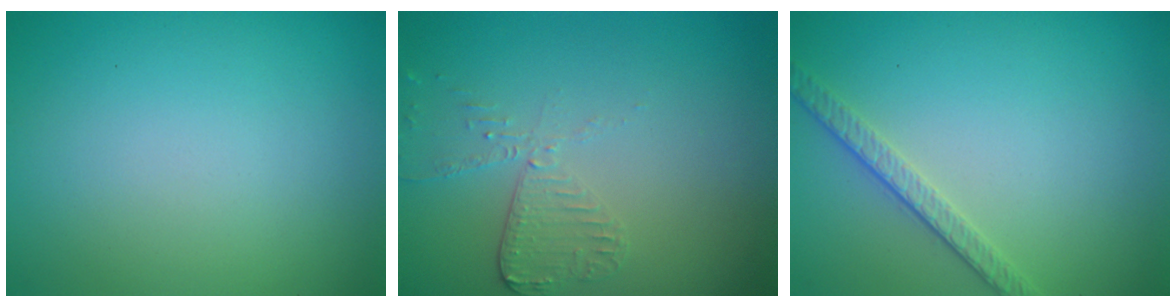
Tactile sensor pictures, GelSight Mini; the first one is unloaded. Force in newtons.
{"total": 2.0, "press": 1.9, "slide": 0.6}
{"total": 2.5, "press": 2.1, "slide": 1.4}